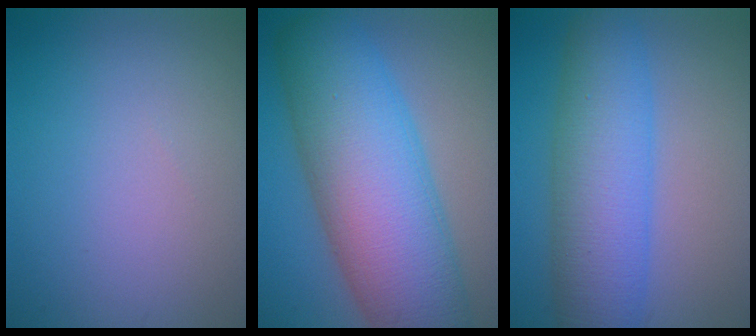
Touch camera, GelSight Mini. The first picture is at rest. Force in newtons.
{"total": 13.8, "press": 13.8, "slide": 0.2}
{"total": 8.2, "press": 8.2, "slide": 0.2}